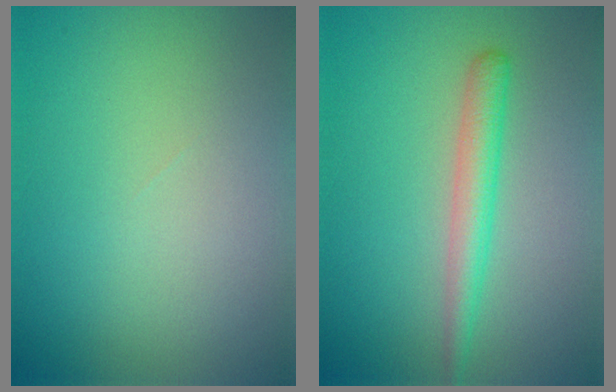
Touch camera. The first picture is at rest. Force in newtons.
{"total": 2.9, "press": 2.9, "slide": 0.1}